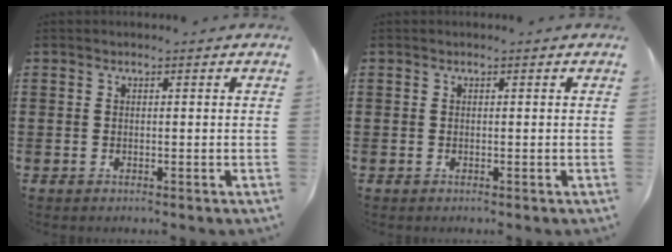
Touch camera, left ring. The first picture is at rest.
{"total": 0.0}